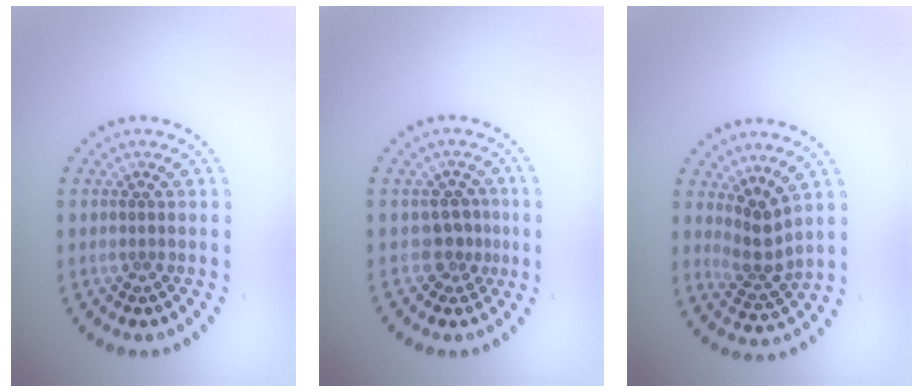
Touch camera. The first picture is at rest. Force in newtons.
{"total": 2.3, "press": 1.5, "slide": 1.7}
{"total": 2.8, "press": 1.9, "slide": 2.0}